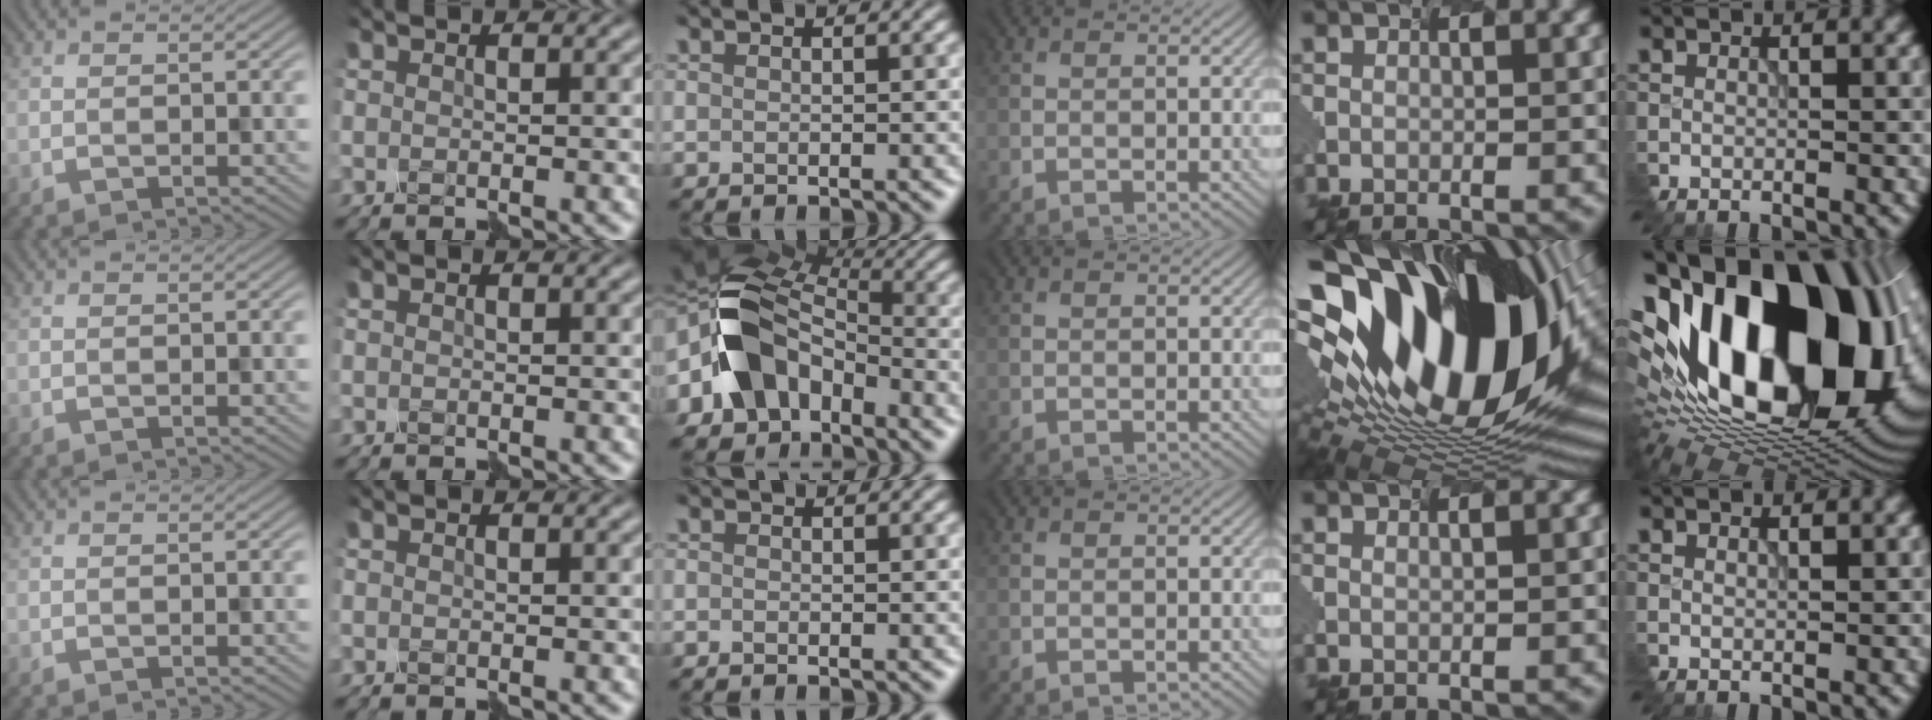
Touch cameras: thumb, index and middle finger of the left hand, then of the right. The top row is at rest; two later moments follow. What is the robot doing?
{"motion": "assemble", "object": "hinged jar"}